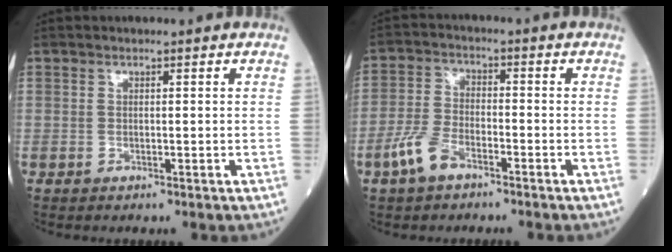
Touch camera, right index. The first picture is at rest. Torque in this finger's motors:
{"motor_torque": [0.48, -0.53, 0.28, 0.03]}